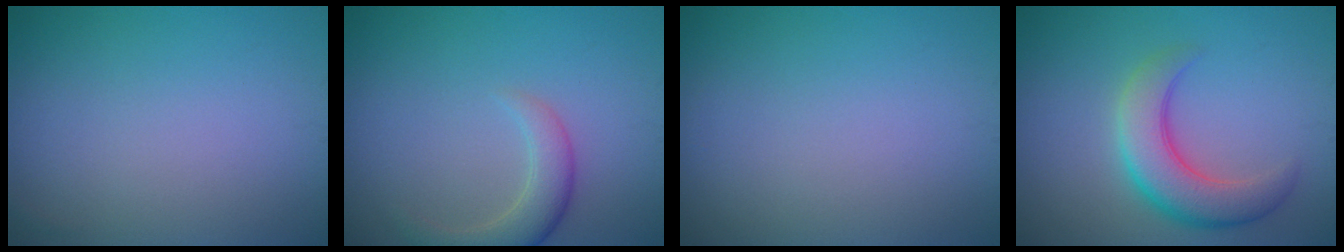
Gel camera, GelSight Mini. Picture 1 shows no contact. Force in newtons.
{"total": 3.2, "press": 3.2, "slide": 0.3}
{"total": 0.0}
{"total": 5.5, "press": 5.5, "slide": 0.3}